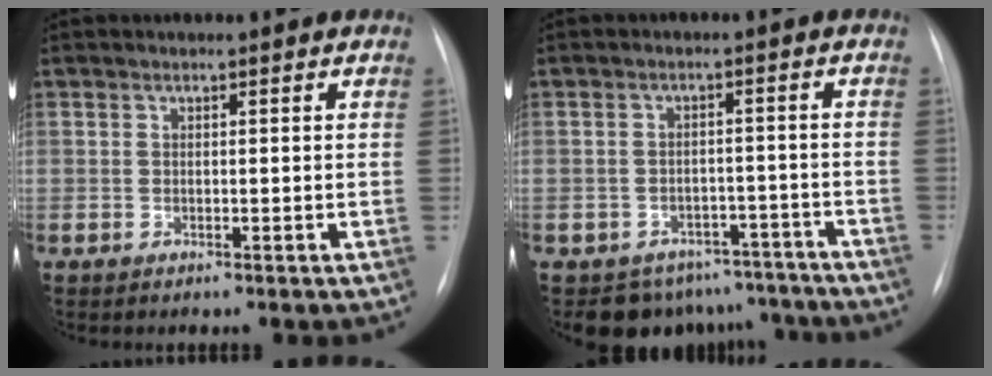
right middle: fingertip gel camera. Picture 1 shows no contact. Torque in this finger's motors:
{"motor_torque": [0.08, -0.09, 0.05, 0.02]}